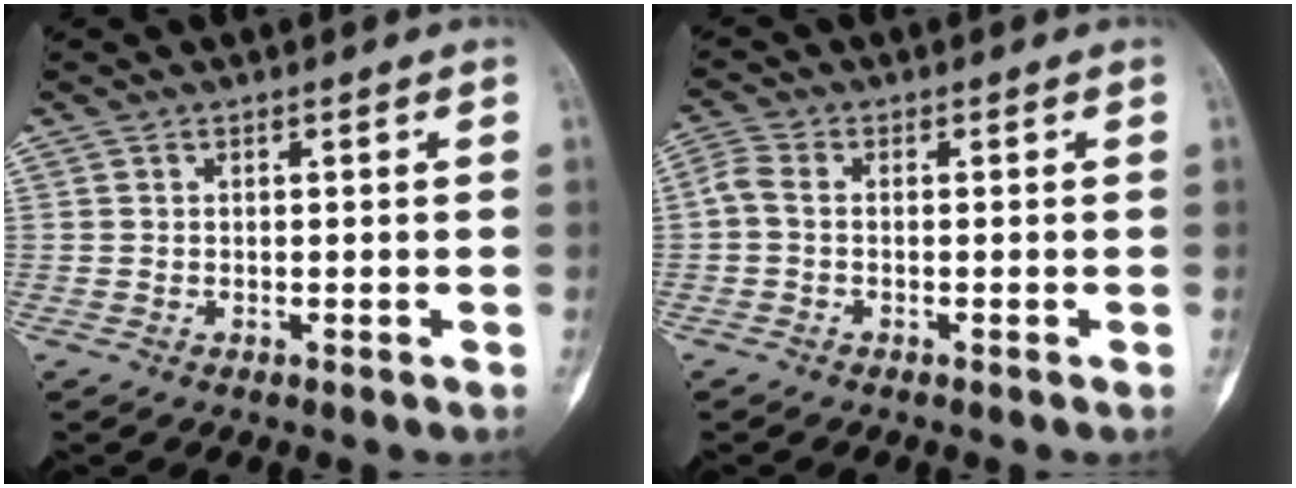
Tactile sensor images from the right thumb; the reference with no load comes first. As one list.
[{"total": 2.6, "force": [-0.4, 1.9, 1.8], "torque": [-0.049, 0.006, -0.021]}]